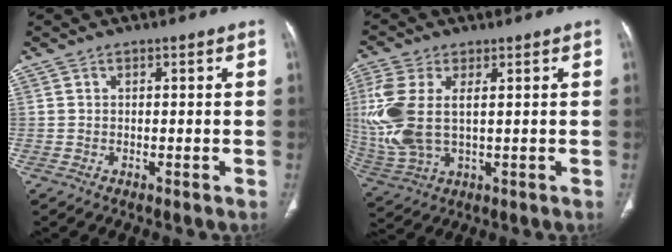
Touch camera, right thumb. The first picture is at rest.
{"total": 13.0, "force": [1.9, 7.1, 10.7], "torque": [-0.273, 0.000, 0.047]}